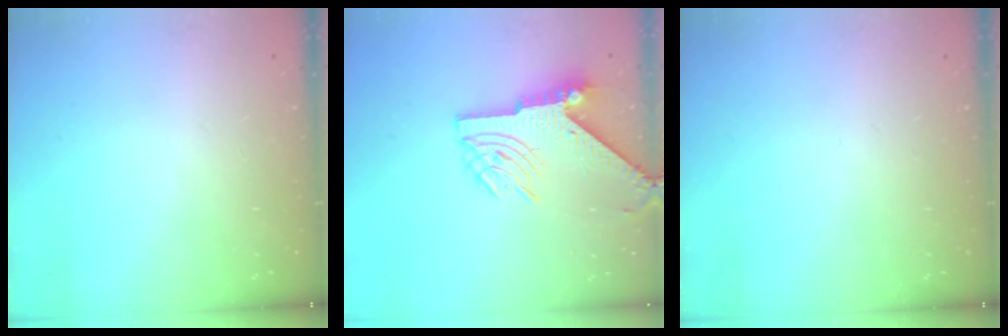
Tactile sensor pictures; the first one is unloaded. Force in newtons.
{"total": 9.2, "press": 9.2, "slide": 1.1}
{"total": 0.0}